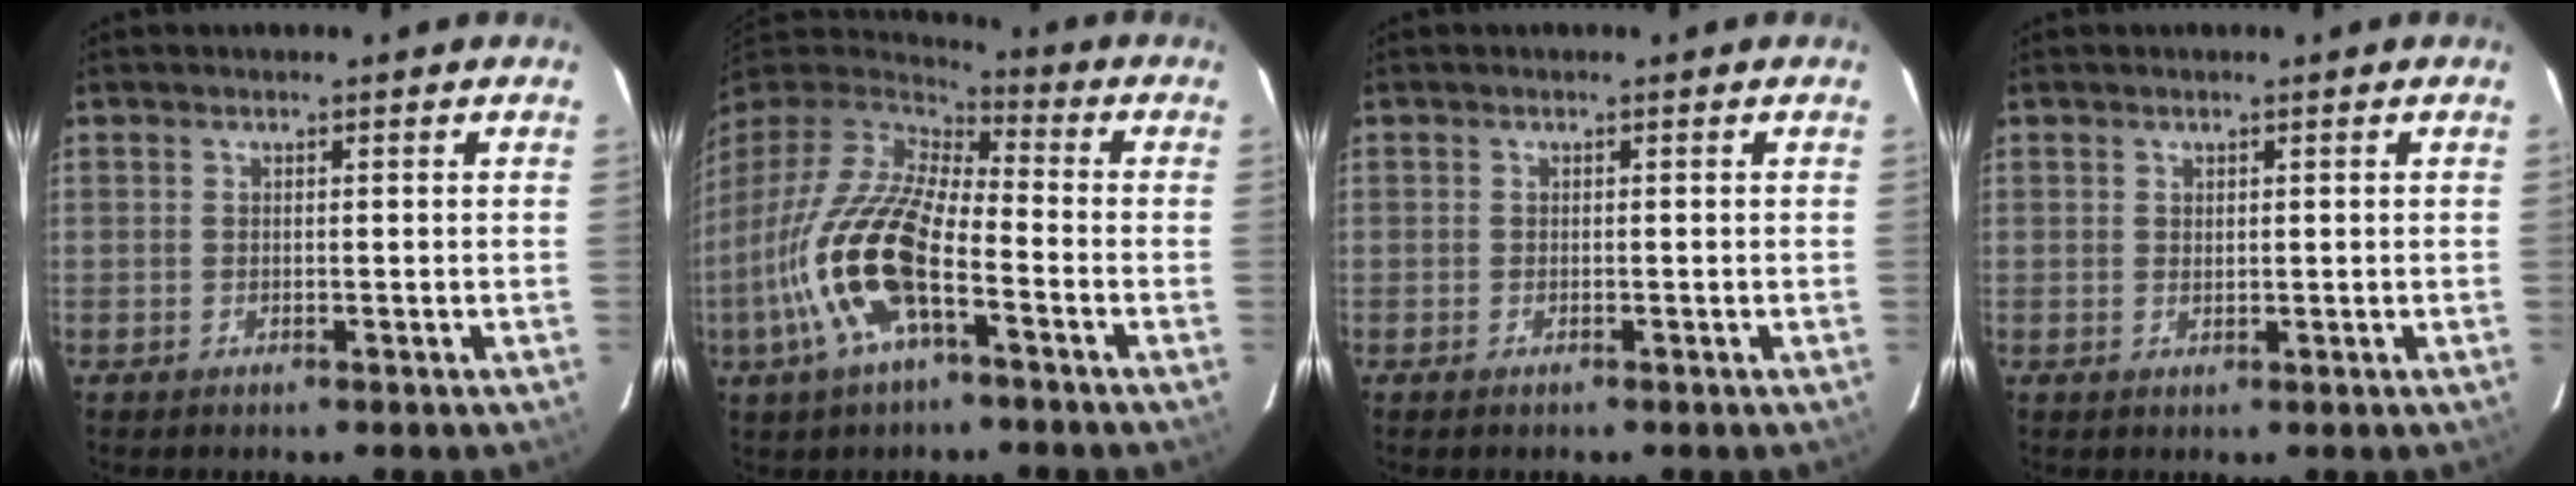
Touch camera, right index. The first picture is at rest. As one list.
[{"total": 18.7, "force": [-7.0, 6.9, 15.9], "torque": [-0.325, -0.024, -0.143]}, {"total": 0.6, "force": [-0.5, 0.3, 0.3], "torque": [-0.006, -0.003, -0.010]}, {"total": 0.8, "force": [0.4, 0.6, 0.3], "torque": [-0.005, 0.002, 0.008]}]